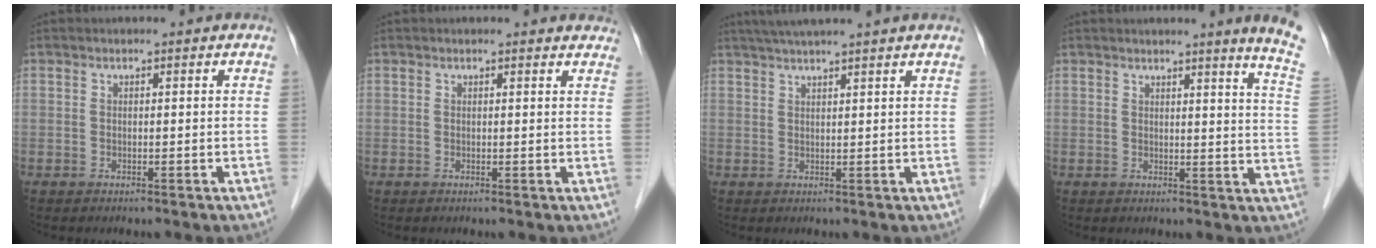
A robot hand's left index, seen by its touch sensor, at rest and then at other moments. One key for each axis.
{"total": 2.8, "fx": 2.7, "fy": 0.7, "fz": 0.4, "tx": -0.002, "ty": -0.004, "tz": 0.011}
{"total": 7.4, "fx": 6.2, "fy": -1.1, "fz": 4.0, "tx": -0.061, "ty": 0.029, "tz": 0.087}
{"total": 7.8, "fx": 6.3, "fy": -2.0, "fz": 4.1, "tx": -0.044, "ty": -0.061, "tz": 0.048}